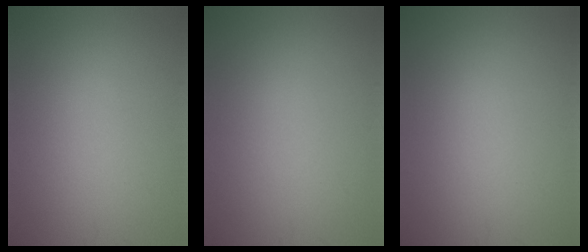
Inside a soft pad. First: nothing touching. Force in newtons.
{"total": 0.0}
{"total": 0.0}